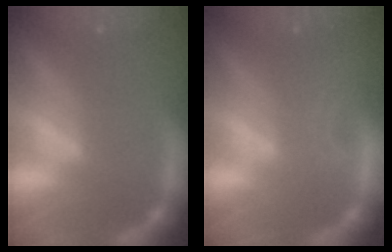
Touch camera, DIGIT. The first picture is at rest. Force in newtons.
{"total": 1.9}